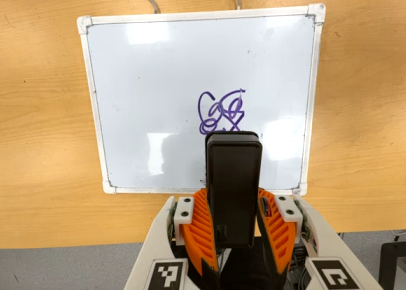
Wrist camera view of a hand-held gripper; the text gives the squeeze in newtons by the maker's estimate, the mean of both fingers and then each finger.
{"total": 9.5, "left": 7.0, "right": 12.0}